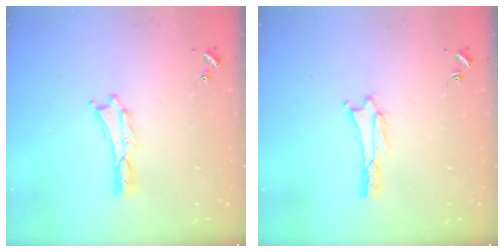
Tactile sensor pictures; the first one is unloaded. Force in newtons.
{"total": 1.6, "press": 1.6, "slide": 0.2}